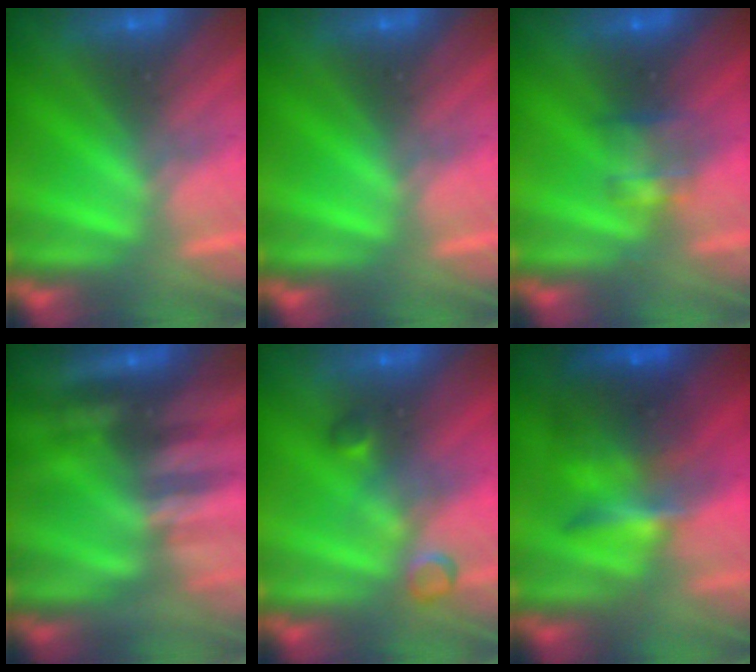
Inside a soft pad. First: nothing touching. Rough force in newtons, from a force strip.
{"total": 0.0}
{"total": 2.8}
{"total": 2.4}
{"total": 3.1}
{"total": 9.6}